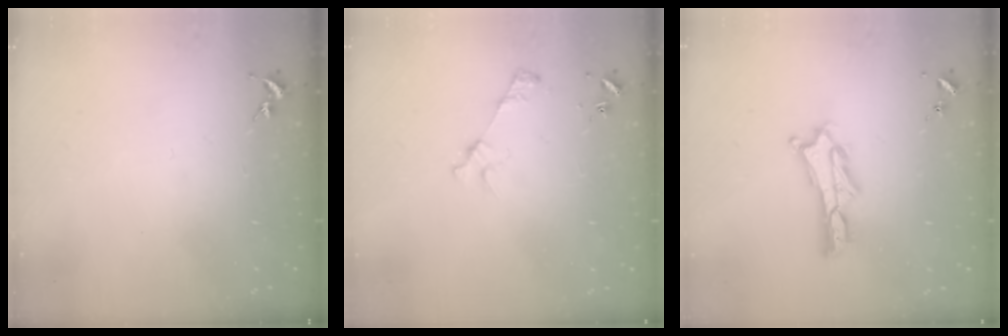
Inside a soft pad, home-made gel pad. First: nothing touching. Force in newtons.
{"total": 3.3, "press": 3.3, "slide": 0.3}
{"total": 2.0, "press": 2.0, "slide": 0.3}